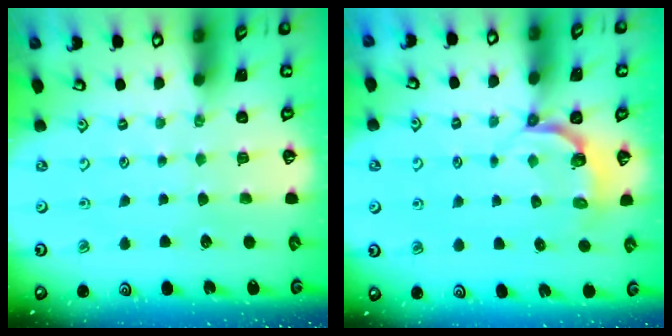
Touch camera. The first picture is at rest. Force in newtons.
{"total": 4.8, "press": 3.7, "slide": 3.0}